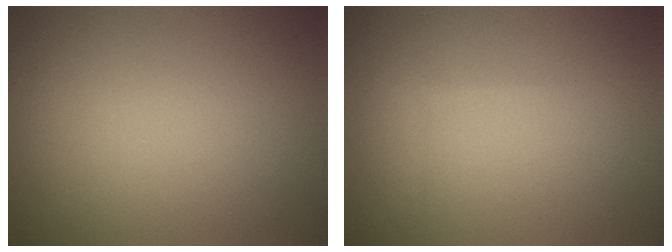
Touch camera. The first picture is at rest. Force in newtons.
{"total": 0.5, "press": 0.5, "slide": 0.1}